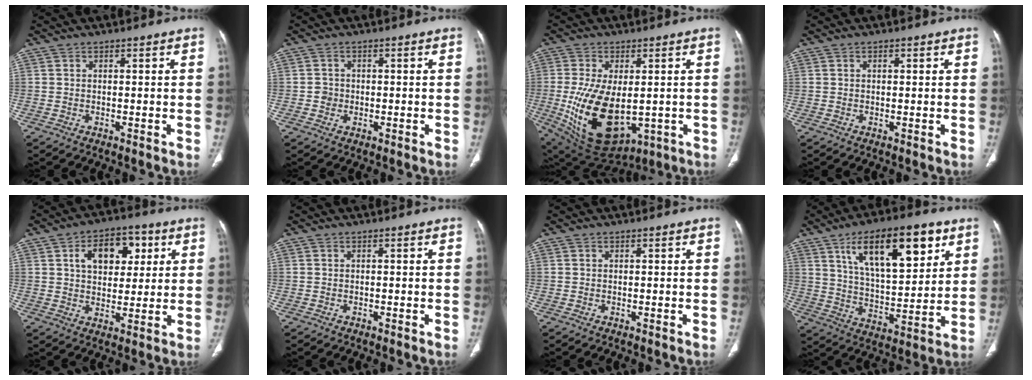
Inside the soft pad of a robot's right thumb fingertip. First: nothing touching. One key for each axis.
{"total": 1.9, "fx": -0.3, "fy": 1.8, "fz": 0.5, "tx": 0.000, "ty": 0.006, "tz": -0.006}
{"total": 18.1, "fx": -2.4, "fy": 10.1, "fz": 14.8, "tx": -0.278, "ty": -0.021, "tz": -0.007}
{"total": 0.7, "fx": 0.3, "fy": 0.3, "fz": 0.5, "tx": -0.009, "ty": 0.001, "tz": 0.004}
{"total": 12.0, "fx": 4.0, "fy": 7.7, "fz": 8.3, "tx": -0.084, "ty": 0.002, "tz": 0.060}
{"total": 0.0}
{"total": 0.0}
{"total": 19.9, "fx": 9.6, "fy": 8.0, "fz": 15.5, "tx": -0.211, "ty": -0.034, "tz": 0.165}